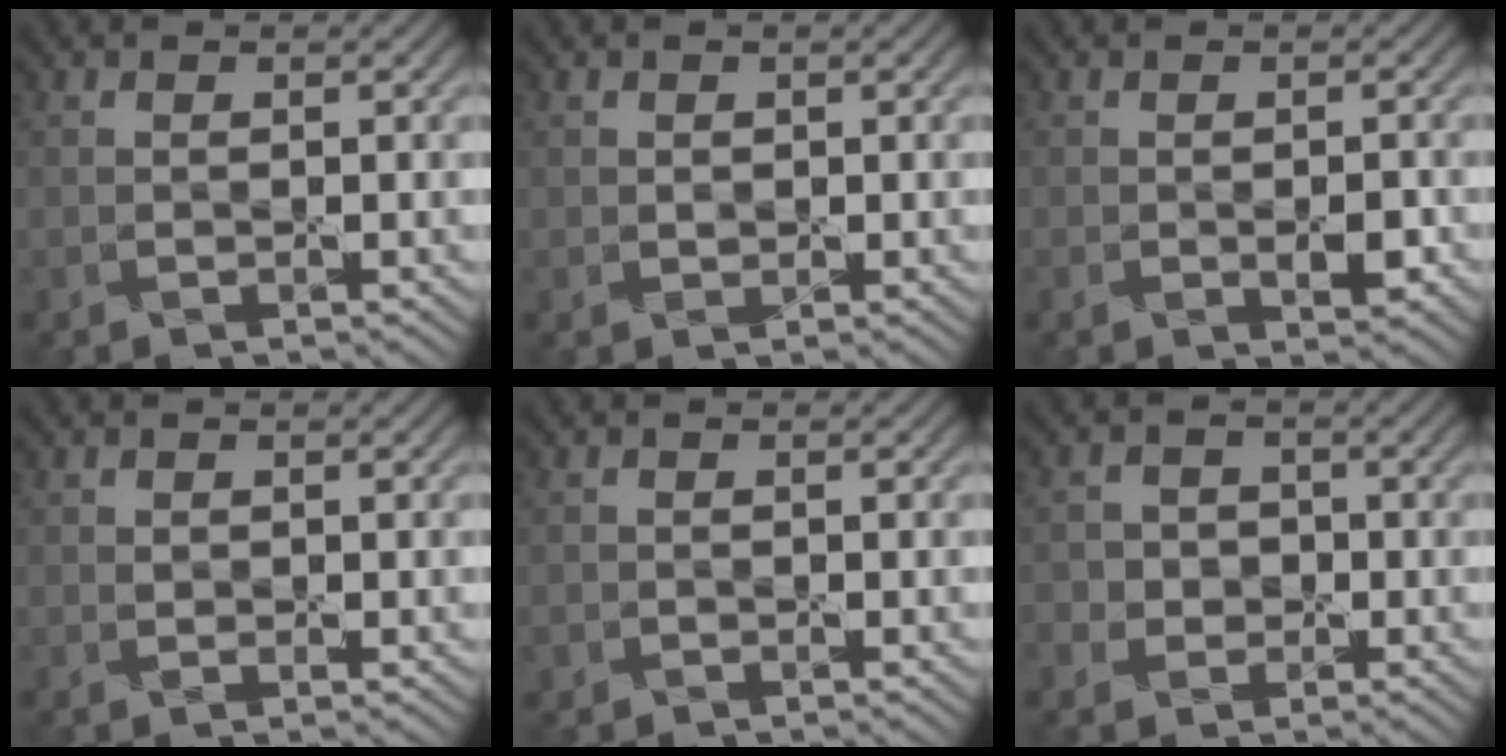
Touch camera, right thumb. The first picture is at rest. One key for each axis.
{"total": 0.8, "fx": 0.2, "fy": 0.7, "fz": 0.3, "tx": -0.010, "ty": -0.005, "tz": 0.004}
{"total": 2.4, "fx": -0.7, "fy": 1.3, "fz": 1.9, "tx": -0.030, "ty": -0.007, "tz": -0.007}
{"total": 0.7, "fx": 0.1, "fy": 0.5, "fz": 0.4, "tx": -0.007, "ty": -0.004, "tz": 0.004}
{"total": 1.0, "fx": -0.6, "fy": 0.8, "fz": 0.1, "tx": -0.004, "ty": -0.007, "tz": -0.013}
{"total": 3.4, "fx": -0.7, "fy": 3.2, "fz": 0.9, "tx": -0.016, "ty": 0.002, "tz": -0.025}